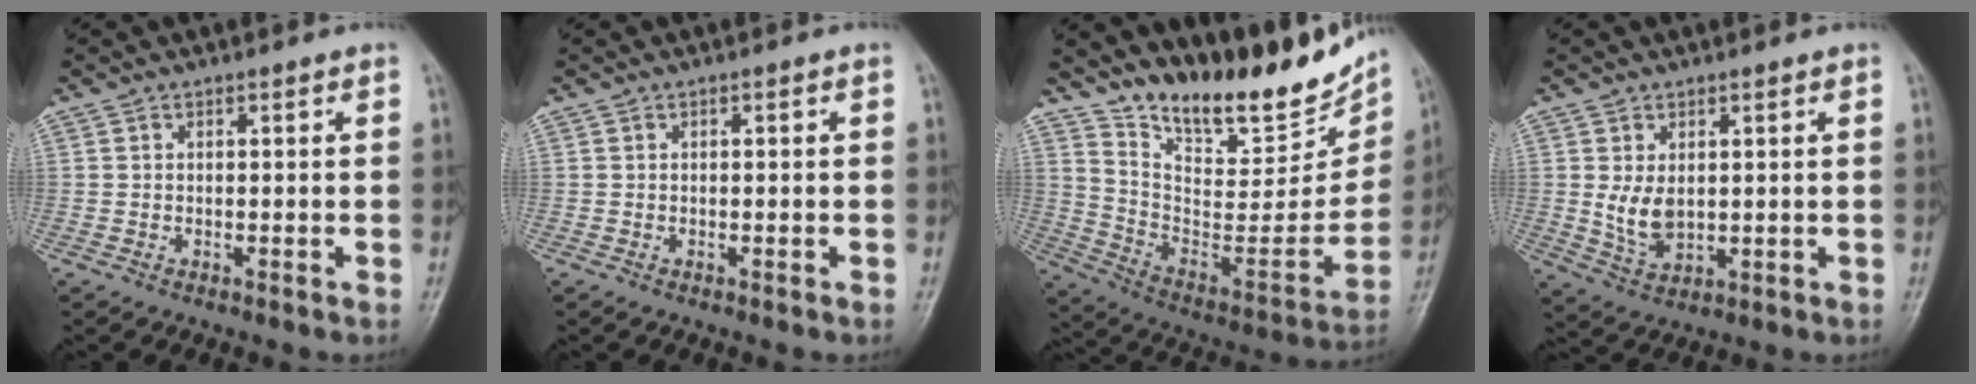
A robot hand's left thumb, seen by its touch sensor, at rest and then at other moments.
{"total": 0.0}
{"total": 23.2, "force": [18.7, 7.9, 11.2], "torque": [-0.132, -0.109, 0.300]}
{"total": 5.6, "force": [1.1, 3.5, 4.1], "torque": [-0.065, -0.017, 0.033]}